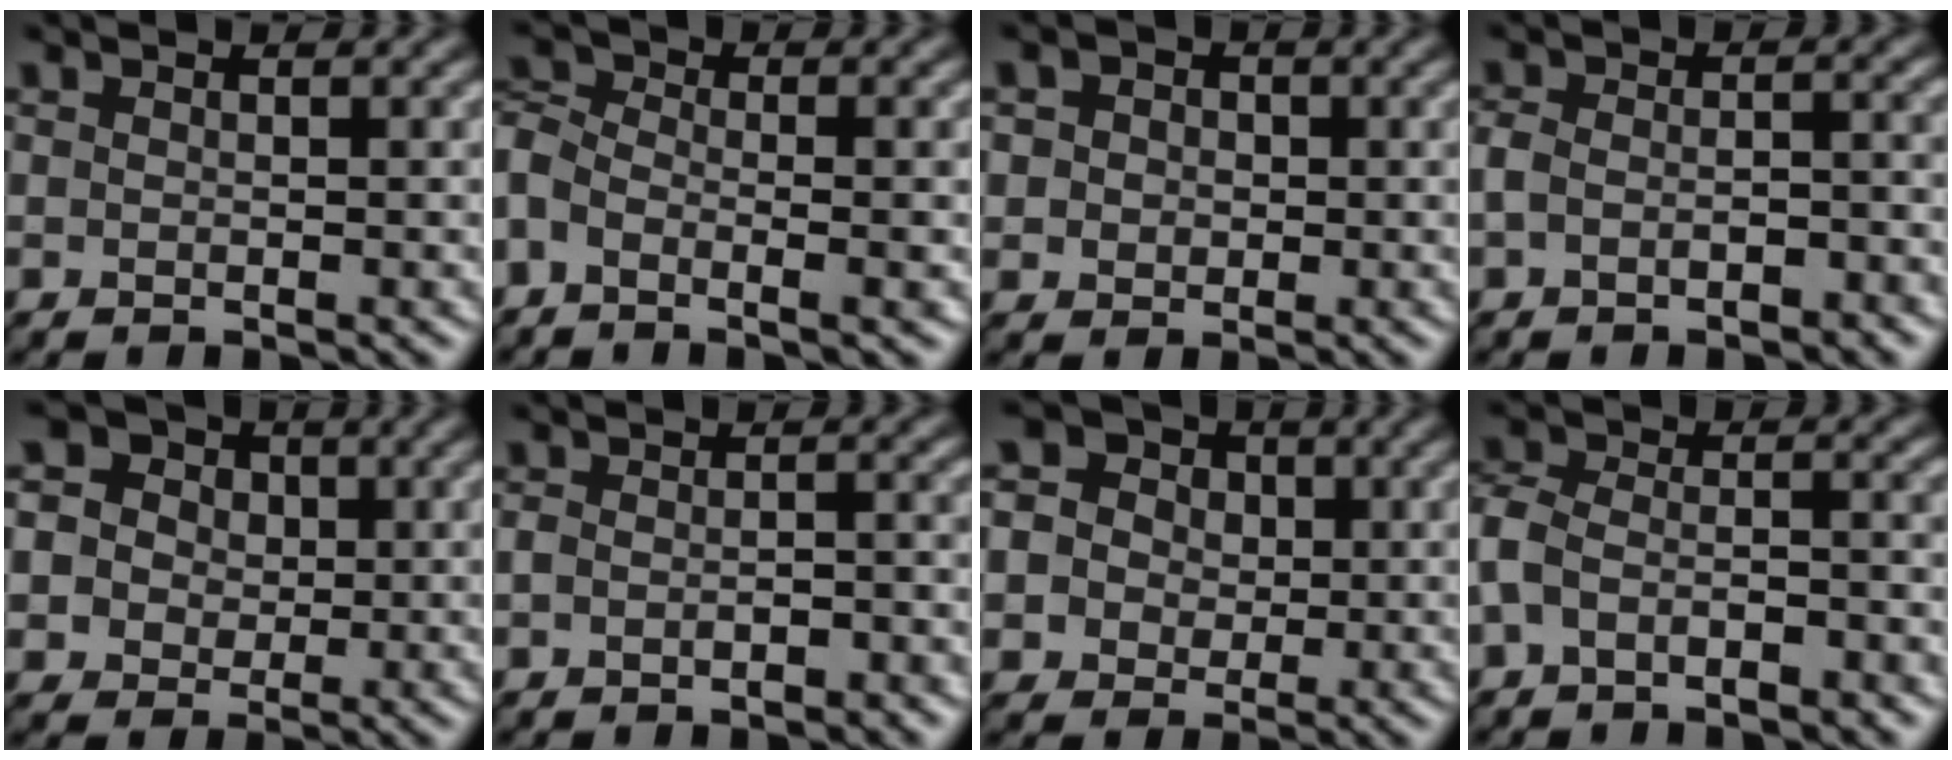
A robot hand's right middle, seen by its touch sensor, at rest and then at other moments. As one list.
[{"total": 4.9, "force": [-1.6, 2.6, 3.8], "torque": [-0.067, 0.004, -0.034]}, {"total": 3.5, "force": [1.0, 3.0, 1.5], "torque": [-0.016, 0.013, 0.000]}, {"total": 3.5, "force": [-1.8, 1.9, 2.4], "torque": [-0.042, 0.004, -0.036]}, {"total": 8.6, "force": [1.9, 7.8, 3.0], "torque": [-0.074, 0.035, 0.017]}, {"total": 2.5, "force": [-1.5, 1.1, 1.7], "torque": [-0.030, 0.003, -0.027]}, {"total": 8.3, "force": [1.1, 7.8, 2.7], "torque": [-0.071, 0.039, 0.004]}, {"total": 5.2, "force": [-2.8, 2.8, 3.4], "torque": [-0.062, 0.007, -0.065]}]